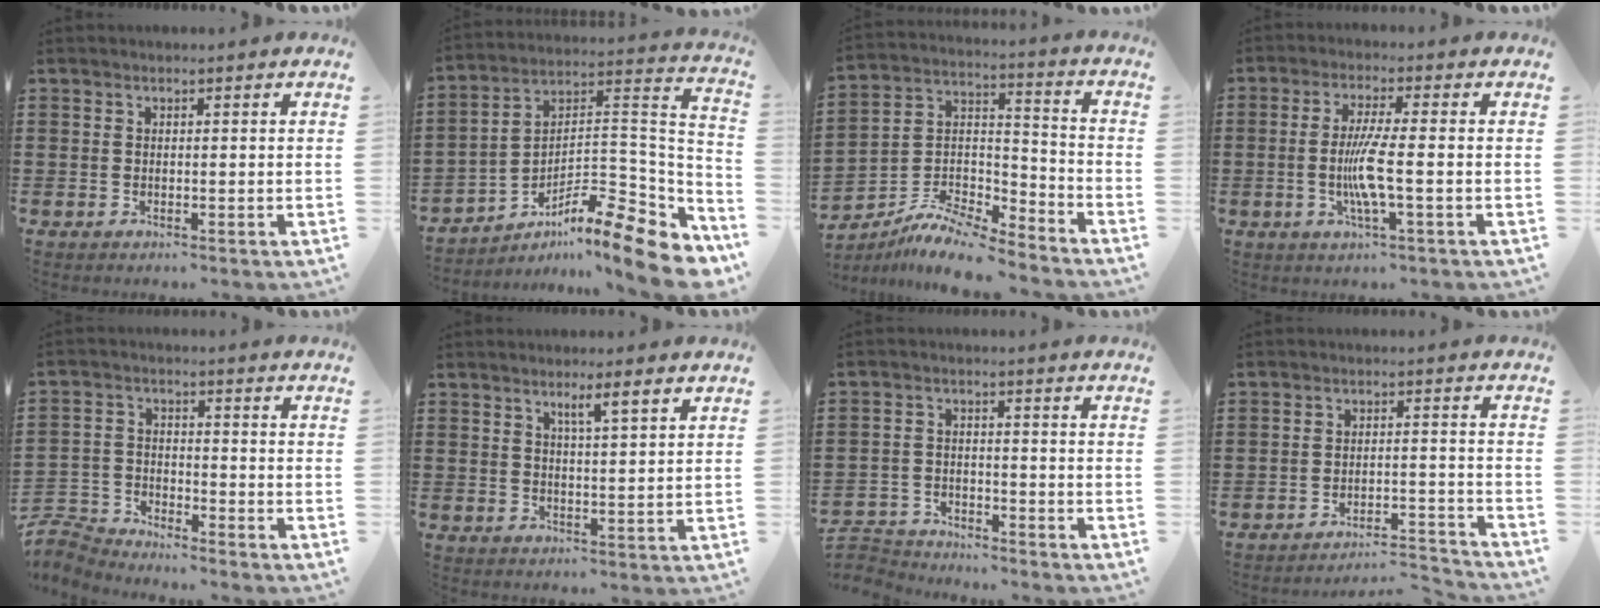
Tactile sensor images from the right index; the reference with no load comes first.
{"total": 11.1, "force": [-8.0, 2.0, 7.4], "torque": [-0.092, 0.007, -0.152]}
{"total": 8.1, "force": [-7.6, 1.5, 2.5], "torque": [-0.064, 0.004, -0.156]}
{"total": 6.2, "force": [-1.0, 0.4, 6.1], "torque": [-0.130, -0.015, -0.028]}
{"total": 4.6, "force": [-4.5, 0.8, 0.2], "torque": [-0.030, -0.004, -0.101]}
{"total": 3.3, "force": [2.0, 0.1, 2.6], "torque": [-0.047, -0.003, 0.031]}
{"total": 3.8, "force": [-3.7, 0.6, -0.2], "torque": [-0.012, -0.001, -0.084]}
{"total": 3.7, "force": [-3.6, 0.1, 0.9], "torque": [-0.022, -0.003, -0.078]}